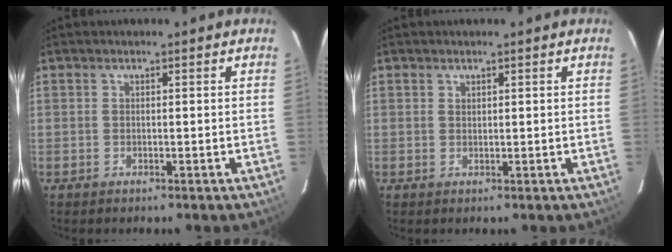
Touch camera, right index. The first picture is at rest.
{"total": 0.5, "force": [0.5, 0.3, 0.0], "torque": [0.001, 0.001, 0.010]}